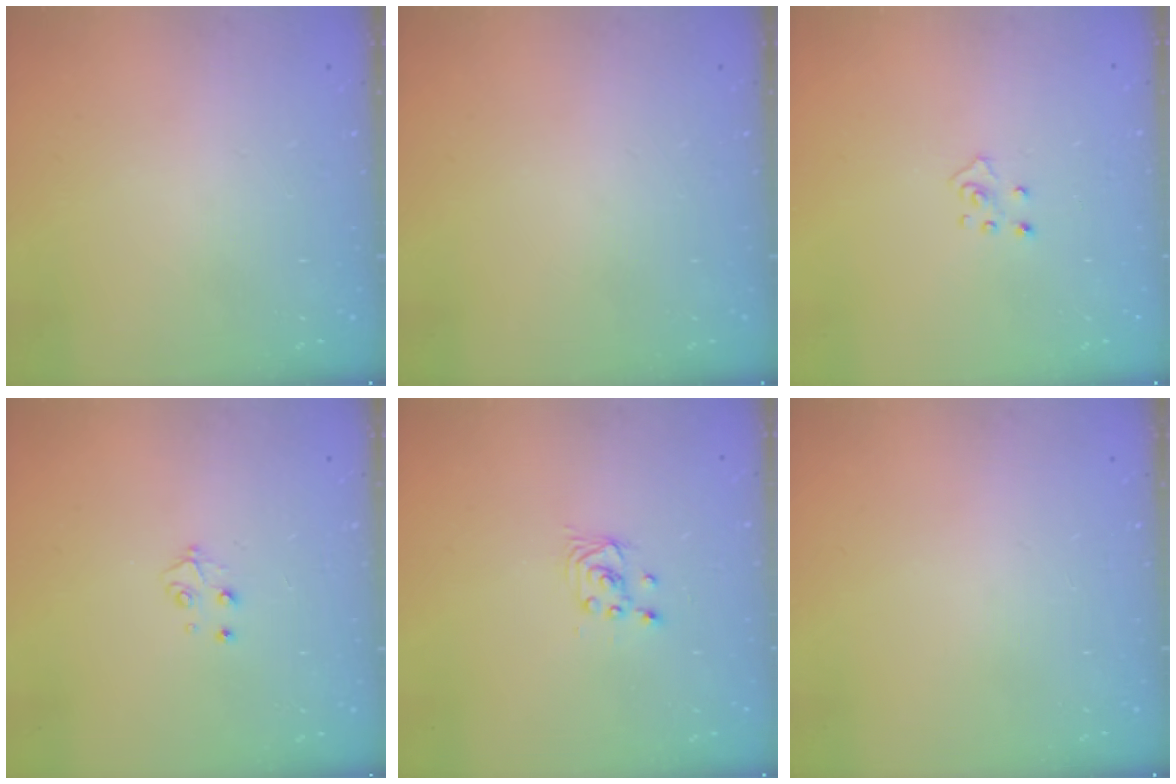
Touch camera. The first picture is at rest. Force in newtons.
{"total": 0.0}
{"total": 2.7, "press": 2.7, "slide": 0.2}
{"total": 3.4, "press": 3.4, "slide": 0.4}
{"total": 2.2, "press": 2.2, "slide": 0.2}
{"total": 0.0}